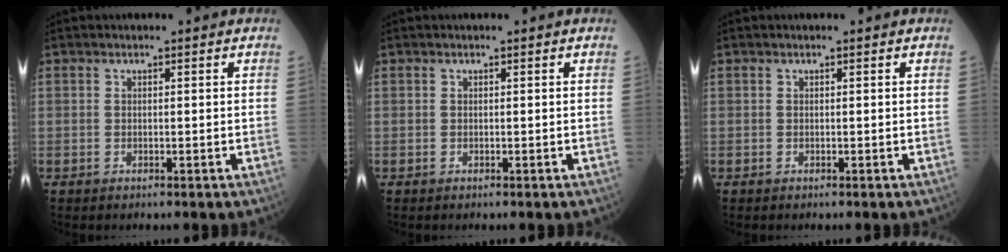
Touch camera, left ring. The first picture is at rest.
{"total": 0.0}
{"total": 0.0}